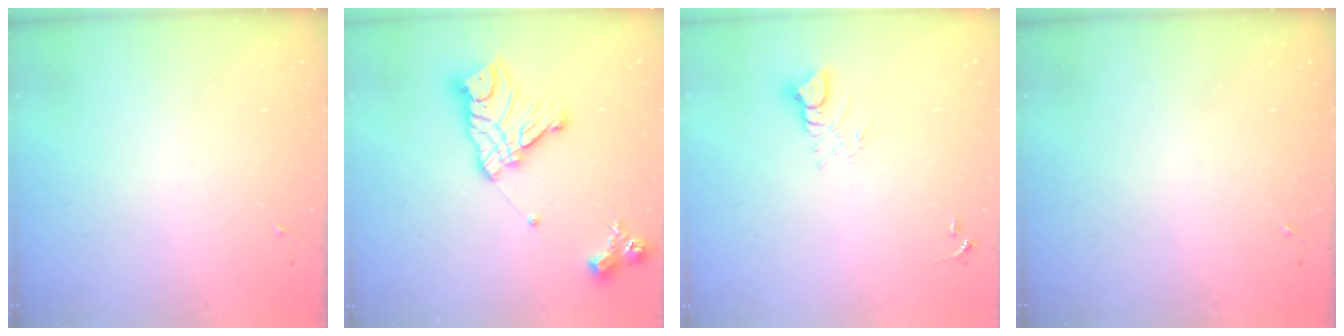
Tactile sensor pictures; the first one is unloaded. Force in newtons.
{"total": 16.3, "press": 16.2, "slide": 1.4}
{"total": 5.3, "press": 5.3, "slide": 0.3}
{"total": 0.0}